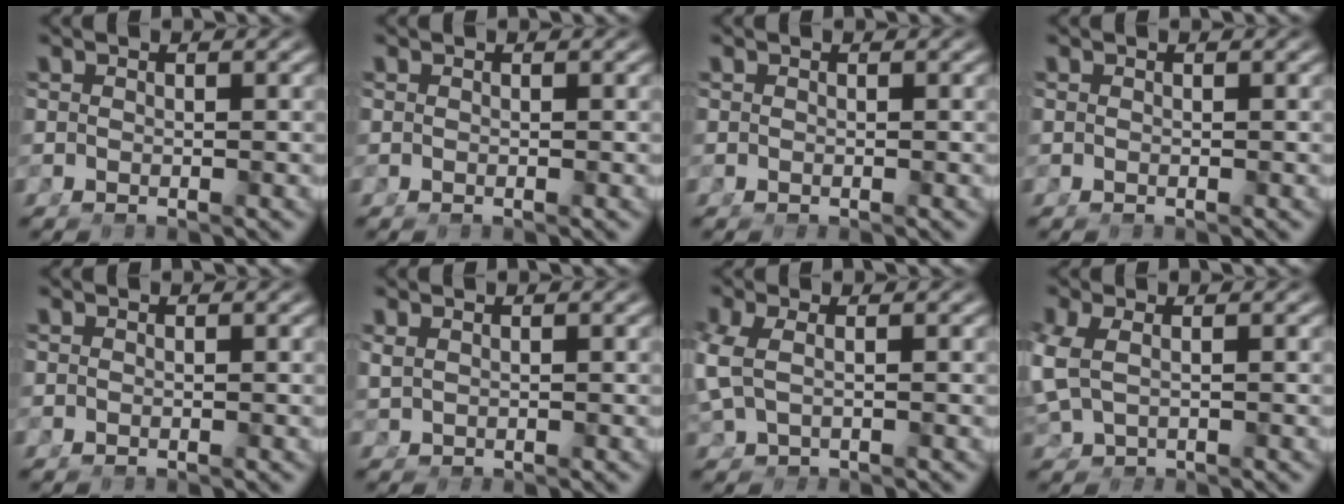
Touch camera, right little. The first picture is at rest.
{"total": 0.0}
{"total": 0.0}
{"total": 0.0}
{"total": 0.0}
{"total": 0.8, "force": [0.6, -0.1, 0.5], "torque": [-0.008, 0.000, 0.023]}
{"total": 2.6, "force": [0.2, 1.2, 2.3], "torque": [-0.064, -0.007, 0.016]}
{"total": 2.8, "force": [0.4, 1.6, 2.3], "torque": [-0.065, -0.005, 0.021]}